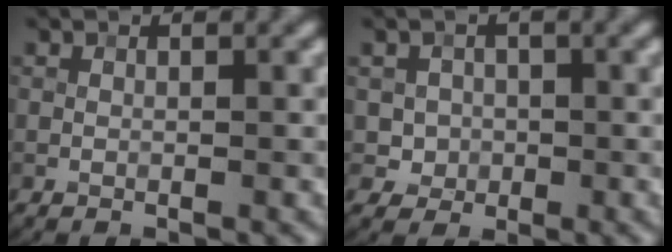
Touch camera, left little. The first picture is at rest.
{"total": 3.3, "force": [0.6, 3.0, 1.1], "torque": [-0.019, 0.001, 0.012]}